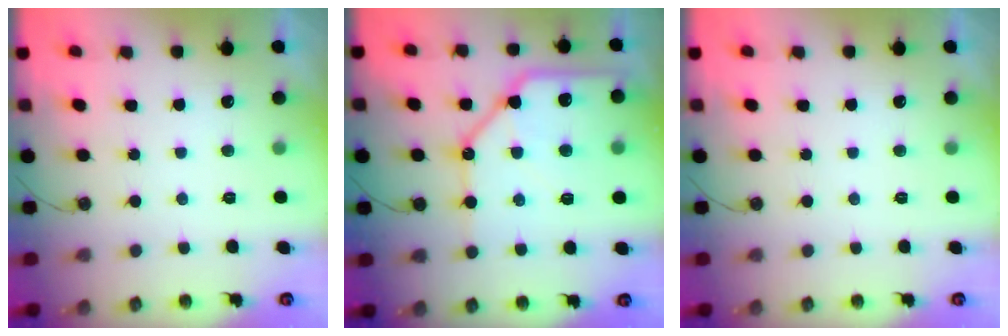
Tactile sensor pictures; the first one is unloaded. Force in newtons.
{"total": 17.8, "press": 17.7, "slide": 2.1}
{"total": 0.5, "press": 0.4, "slide": 0.4}